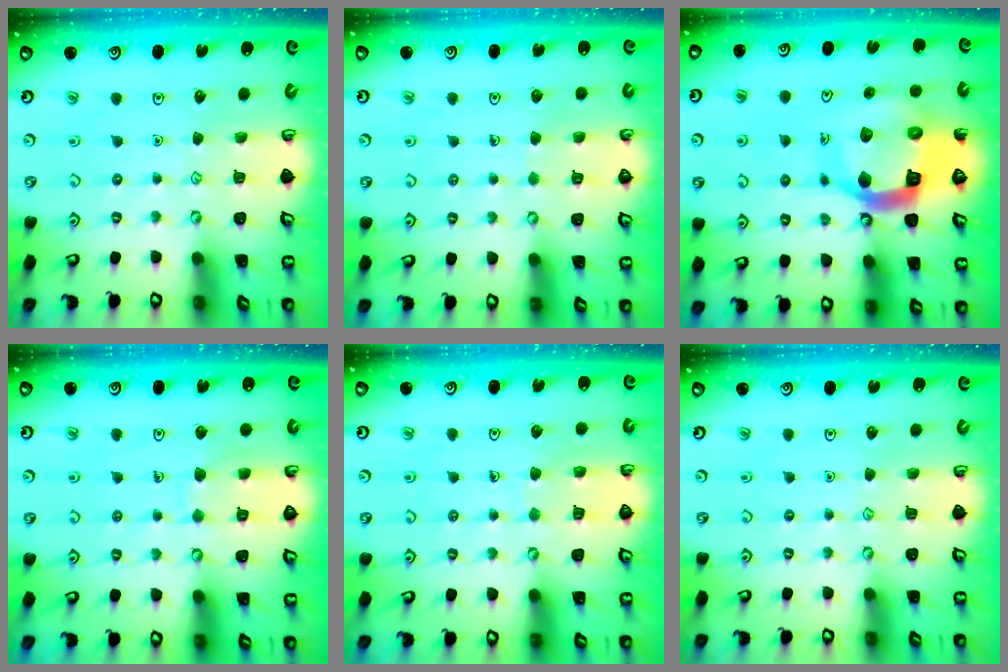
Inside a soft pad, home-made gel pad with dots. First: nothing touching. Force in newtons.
{"total": 2.9, "press": 2.9, "slide": 0.2}
{"total": 15.7, "press": 15.6, "slide": 1.7}
{"total": 5.8, "press": 5.8, "slide": 0.6}
{"total": 5.9, "press": 5.9, "slide": 0.5}
{"total": 0.0}